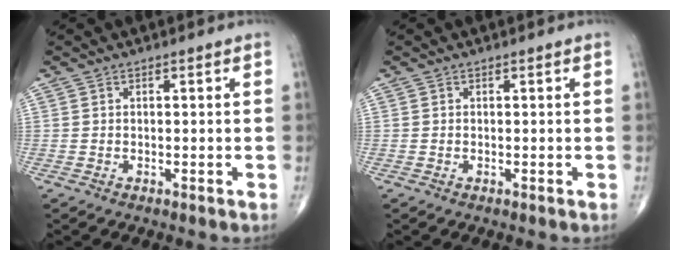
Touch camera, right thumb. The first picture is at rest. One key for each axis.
{"total": 0.0}